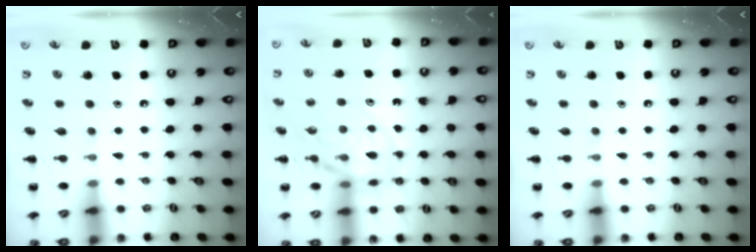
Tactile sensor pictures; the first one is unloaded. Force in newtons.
{"total": 13.4, "press": 13.1, "slide": 3.1}
{"total": 0.0}